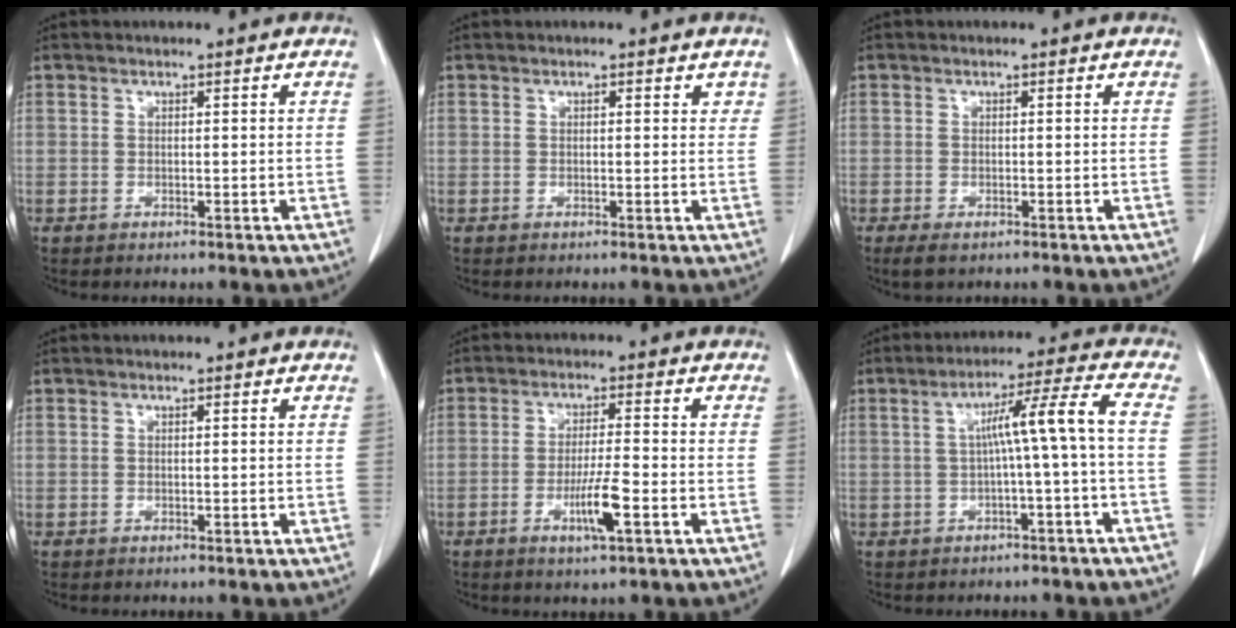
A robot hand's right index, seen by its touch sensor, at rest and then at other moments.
{"total": 1.6, "force": [0.8, 0.8, 1.1], "torque": [-0.009, 0.000, 0.007]}
{"total": 2.0, "force": [-1.0, 0.6, 1.6], "torque": [-0.031, -0.007, -0.012]}
{"total": 0.0}
{"total": 5.8, "force": [-2.3, 0.1, 5.3], "torque": [-0.100, -0.009, -0.043]}
{"total": 7.5, "force": [-0.6, -1.2, 7.4], "torque": [-0.120, 0.023, -0.005]}